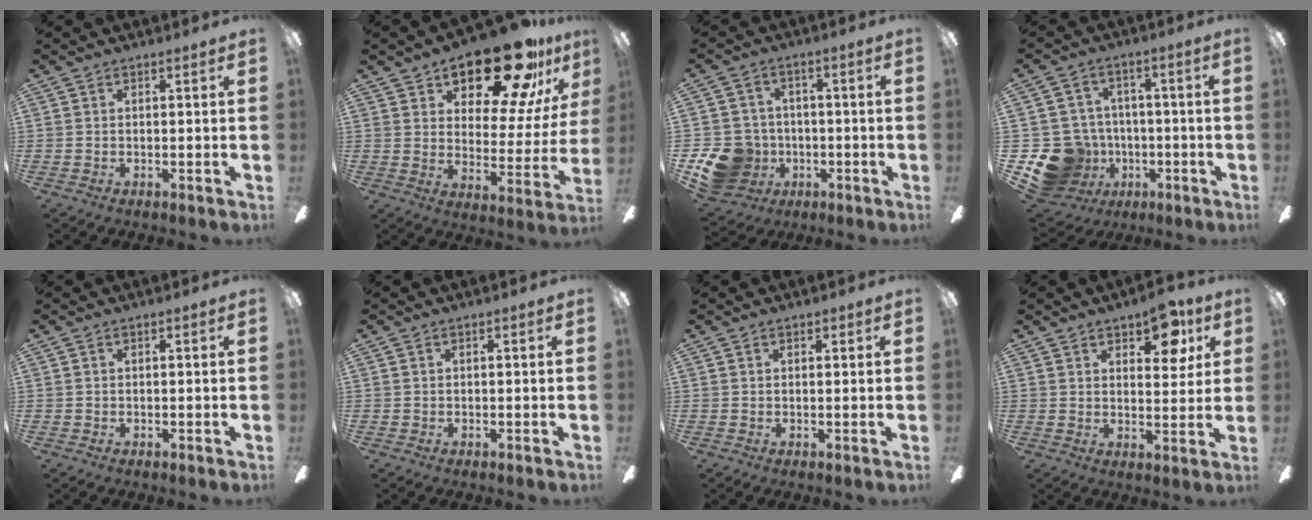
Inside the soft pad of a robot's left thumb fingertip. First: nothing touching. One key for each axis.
{"total": 20.5, "fx": 15.8, "fy": 7.6, "fz": 10.7, "tx": -0.172, "ty": -0.109, "tz": 0.266}
{"total": 12.3, "fx": -4.5, "fy": 10.5, "fz": 4.5, "tx": -0.117, "ty": 0.032, "tz": -0.072}
{"total": 15.5, "fx": -5.1, "fy": 13.4, "fz": 5.8, "tx": -0.151, "ty": 0.032, "tz": -0.070}
{"total": 0.0}
{"total": 0.0}
{"total": 0.7, "fx": 0.5, "fy": 0.4, "fz": 0.3, "tx": 0.002, "ty": -0.002, "tz": 0.008}
{"total": 9.1, "fx": 5.5, "fy": 4.4, "fz": 5.8, "tx": -0.052, "ty": -0.024, "tz": 0.087}